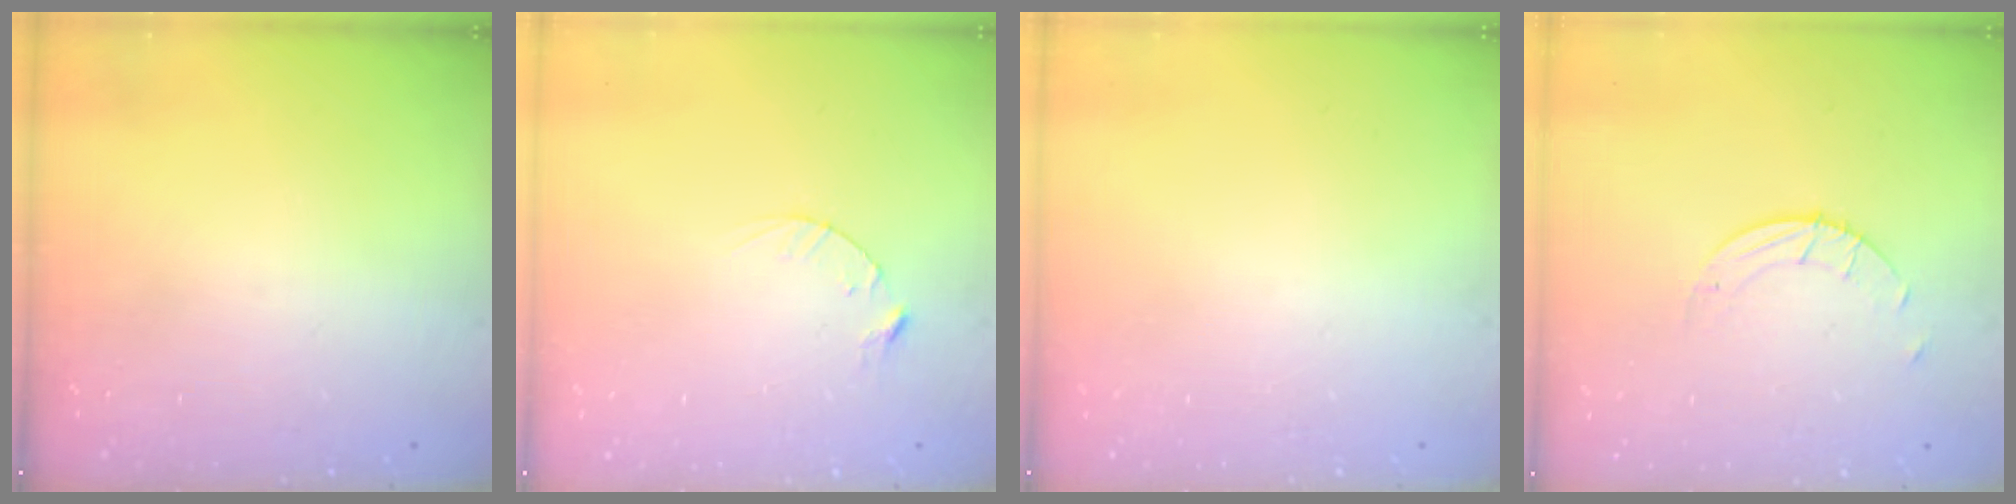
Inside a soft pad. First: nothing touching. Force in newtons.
{"total": 2.8, "press": 2.8, "slide": 0.4}
{"total": 0.0}
{"total": 2.7, "press": 2.7, "slide": 0.3}